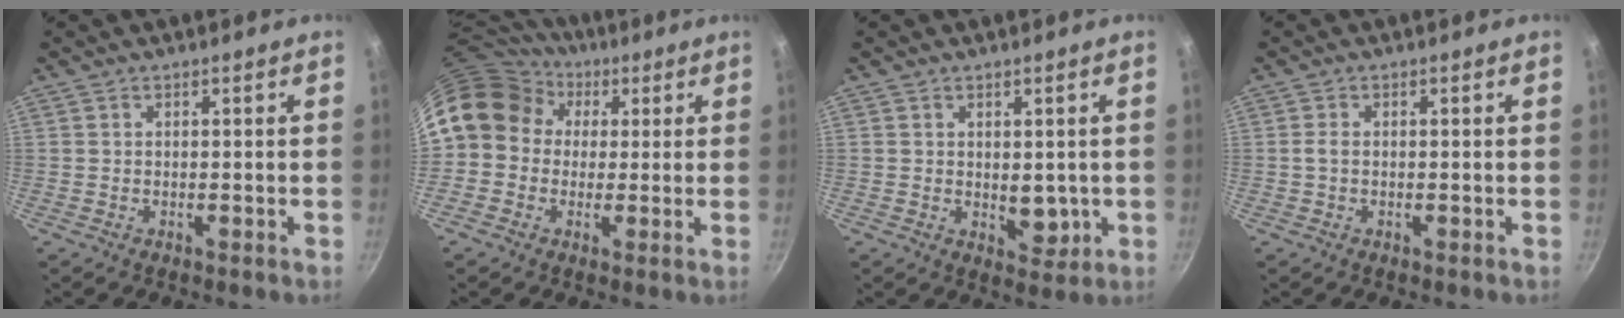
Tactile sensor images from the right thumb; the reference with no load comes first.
{"total": 14.8, "force": [2.8, 12.8, 6.9], "torque": [-0.110, 0.033, 0.033]}
{"total": 4.4, "force": [0.2, 2.9, 3.4], "torque": [-0.029, -0.010, 0.009]}
{"total": 1.2, "force": [-0.1, 0.7, 1.0], "torque": [-0.023, 0.004, -0.005]}